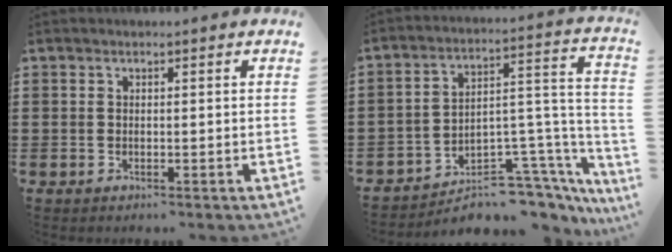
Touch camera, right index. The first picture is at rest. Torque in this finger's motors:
{"motor_torque": [2.14, 0.00, 0.37, 0.10]}